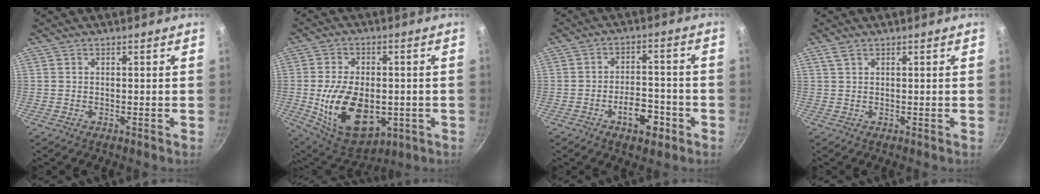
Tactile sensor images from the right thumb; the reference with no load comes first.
{"total": 18.1, "force": [-2.8, 11.3, 13.8], "torque": [-0.221, -0.005, -0.028]}
{"total": 8.0, "force": [-3.8, 4.2, 5.7], "torque": [-0.063, 0.028, -0.058]}
{"total": 1.4, "force": [0.9, 0.6, 0.9], "torque": [-0.018, 0.001, 0.021]}